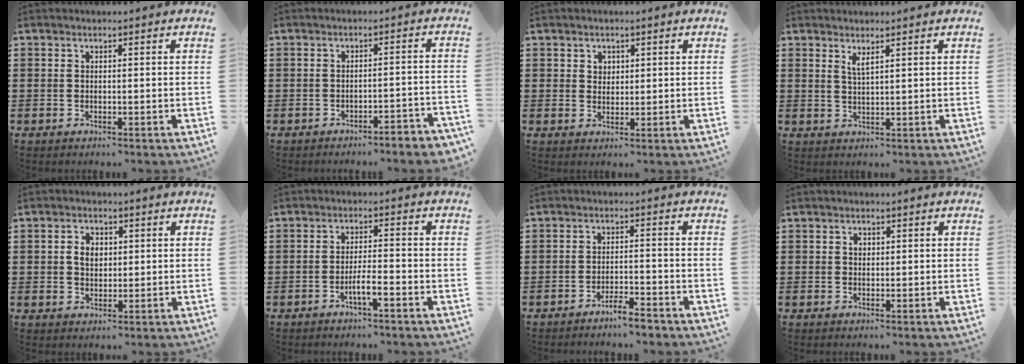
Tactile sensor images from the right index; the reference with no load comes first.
{"total": 2.7, "force": [-2.6, -0.2, 0.8], "torque": [-0.015, -0.003, -0.055]}
{"total": 1.8, "force": [1.0, 1.4, 0.2], "torque": [-0.010, 0.007, 0.019]}
{"total": 1.7, "force": [1.3, 0.2, 1.1], "torque": [-0.024, 0.002, 0.023]}
{"total": 3.1, "force": [0.4, 2.3, 2.1], "torque": [-0.047, 0.012, 0.006]}
{"total": 3.4, "force": [-1.9, 0.3, 2.8], "torque": [-0.056, 0.001, -0.037]}
{"total": 3.4, "force": [-3.1, 0.2, 1.4], "torque": [-0.026, 0.005, -0.059]}
{"total": 1.0, "force": [0.3, 0.7, 0.6], "torque": [-0.013, 0.005, 0.006]}